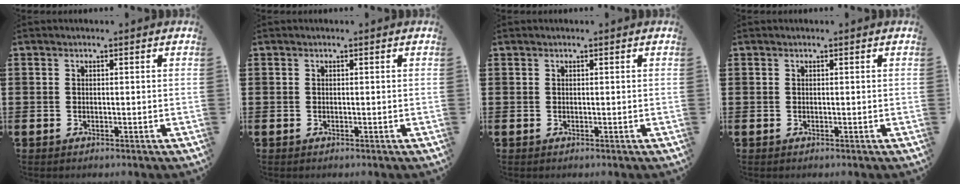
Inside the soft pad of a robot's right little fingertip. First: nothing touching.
{"total": 0.0}
{"total": 0.0}
{"total": 0.0}